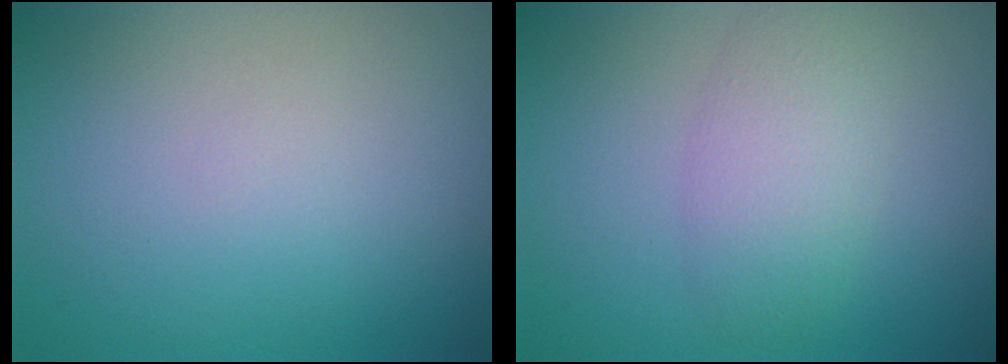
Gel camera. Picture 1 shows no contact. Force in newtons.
{"total": 3.4, "press": 3.4, "slide": 0.3}